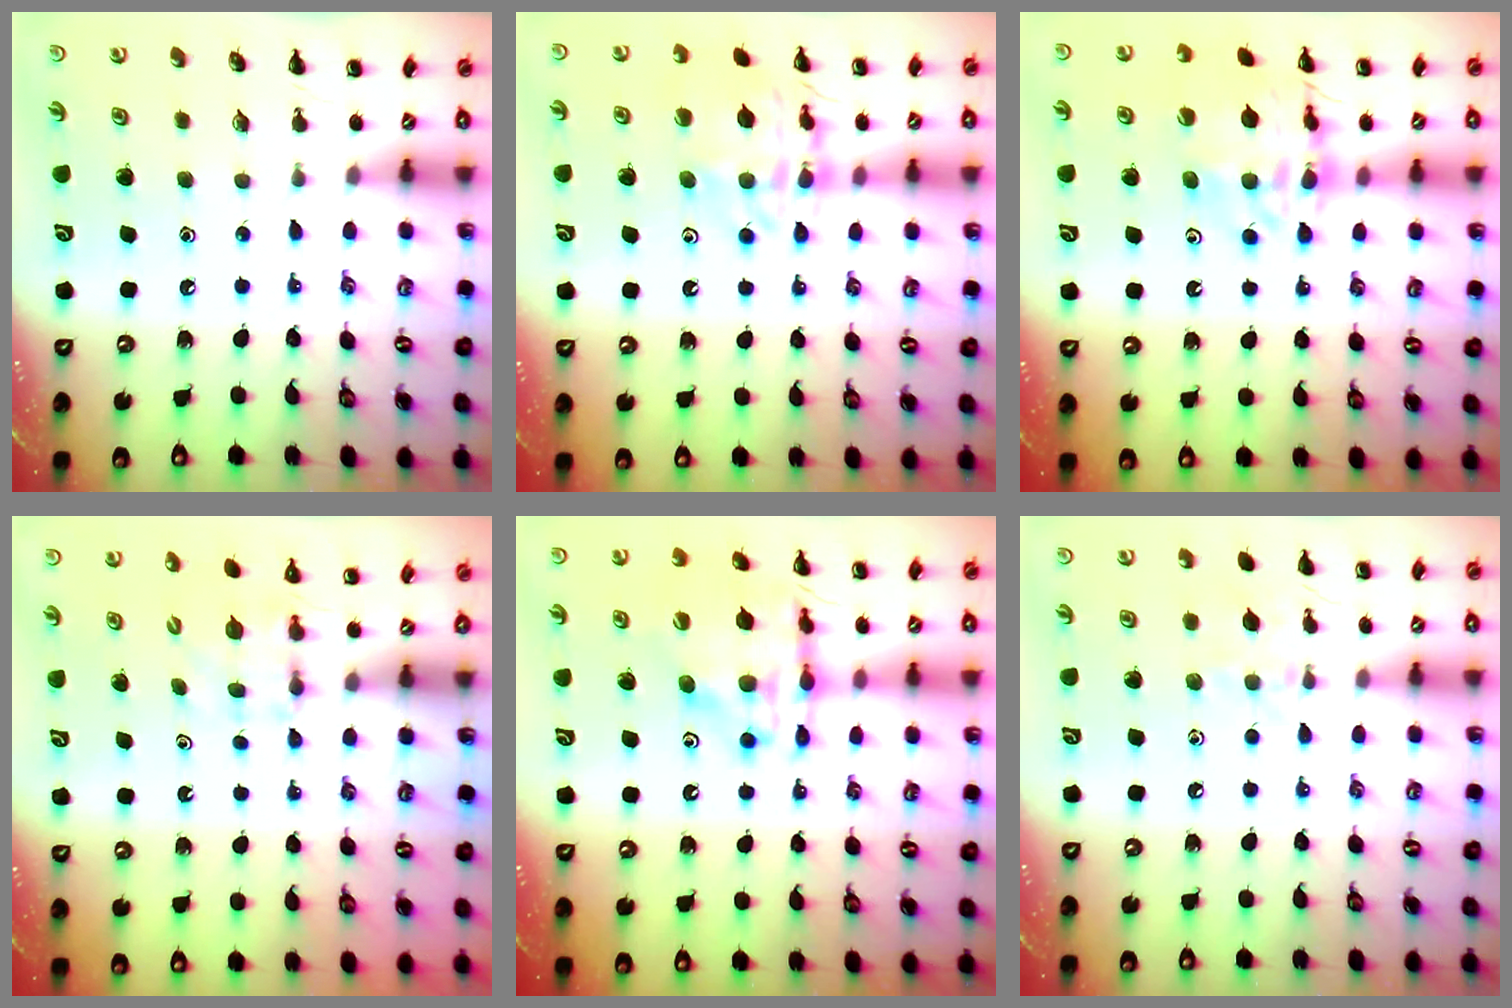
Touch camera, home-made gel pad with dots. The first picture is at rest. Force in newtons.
{"total": 13.8, "press": 13.8, "slide": 1.2}
{"total": 15.6, "press": 15.5, "slide": 1.3}
{"total": 3.4, "press": 3.1, "slide": 1.4}
{"total": 17.1, "press": 16.8, "slide": 3.4}
{"total": 7.6, "press": 7.5, "slide": 1.4}